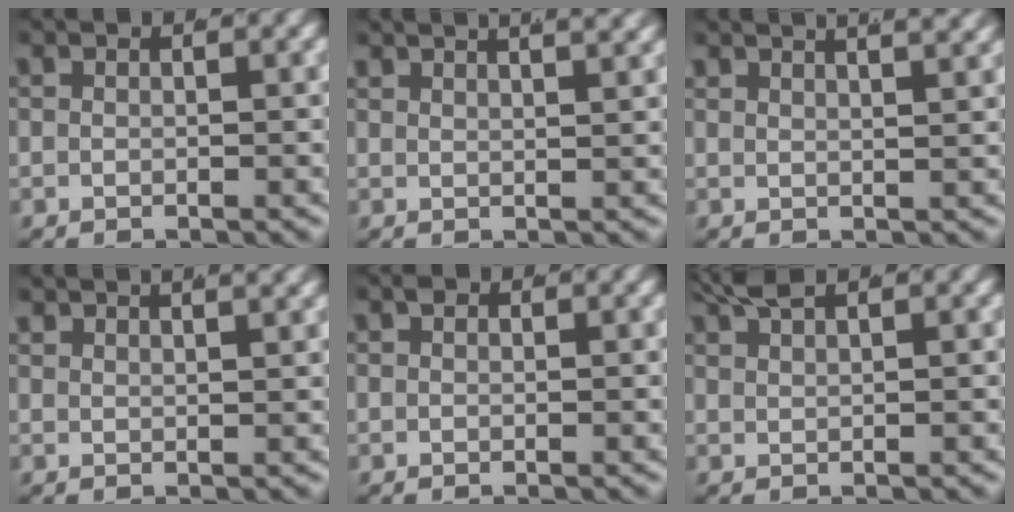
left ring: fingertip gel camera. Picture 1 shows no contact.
{"total": 3.9, "force": [3.4, 0.7, 1.7], "torque": [-0.014, 0.014, 0.050]}
{"total": 4.4, "force": [3.8, 0.8, 2.1], "torque": [-0.020, 0.015, 0.055]}
{"total": 2.8, "force": [2.6, 0.2, 1.0], "torque": [-0.005, 0.011, 0.040]}
{"total": 0.6, "force": [0.5, 0.3, 0.3], "torque": [-0.006, 0.003, 0.007]}
{"total": 2.5, "force": [2.3, 0.0, 0.9], "torque": [-0.018, 0.008, 0.043]}